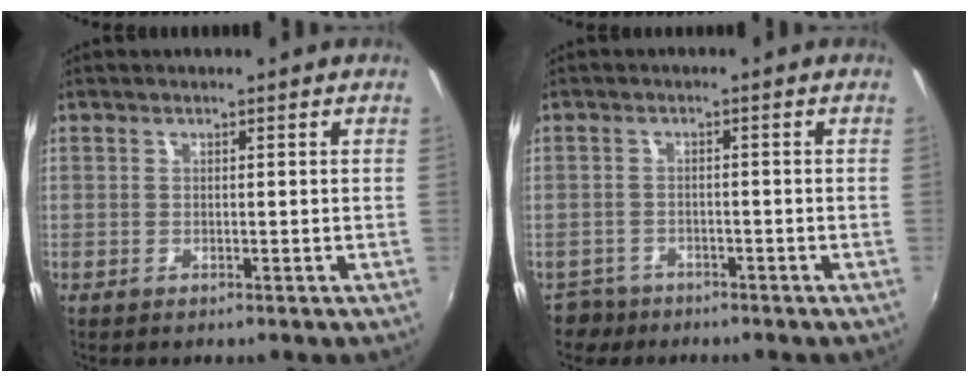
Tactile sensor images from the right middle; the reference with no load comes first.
{"total": 3.6, "force": [-2.8, 2.2, 0.1], "torque": [-0.015, 0.001, -0.053]}